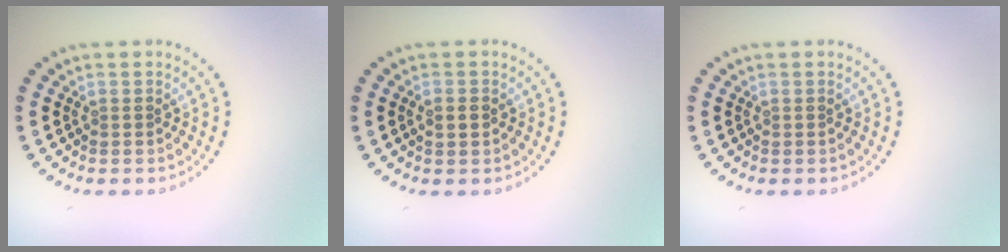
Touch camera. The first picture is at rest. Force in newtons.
{"total": 1.7, "press": 1.7, "slide": 0.1}
{"total": 0.0}